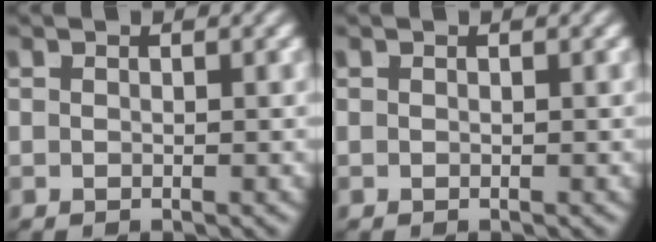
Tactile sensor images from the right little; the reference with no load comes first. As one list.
[{"total": 0.0}]